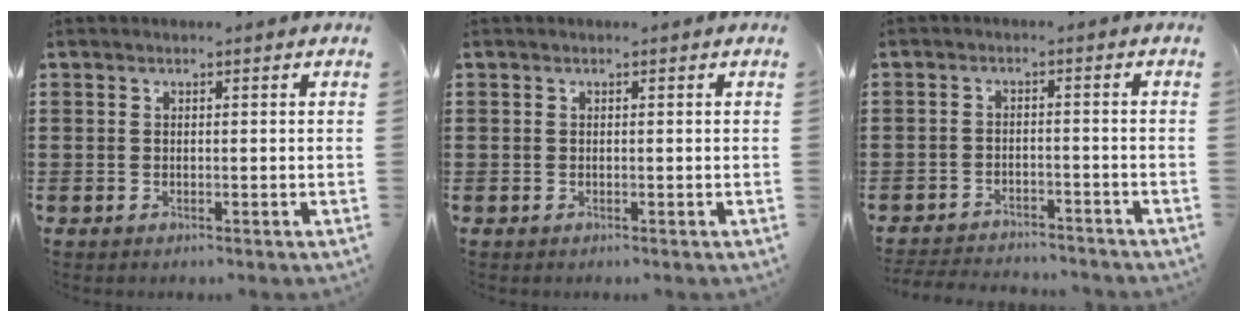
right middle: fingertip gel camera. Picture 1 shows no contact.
{"total": 0.0}
{"total": 3.3, "force": [-3.2, 0.3, 0.2], "torque": [-0.009, 0.000, -0.068]}